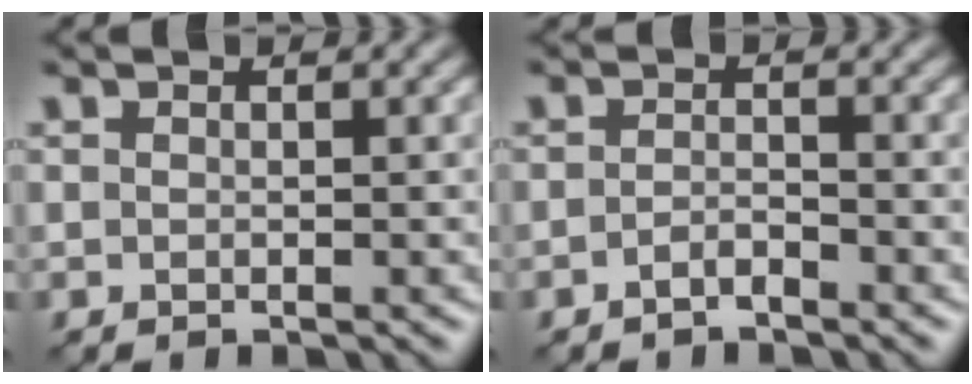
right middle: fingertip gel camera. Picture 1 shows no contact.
{"total": 1.3, "force": [-1.0, 0.4, 0.7], "torque": [-0.015, 0.002, -0.019]}